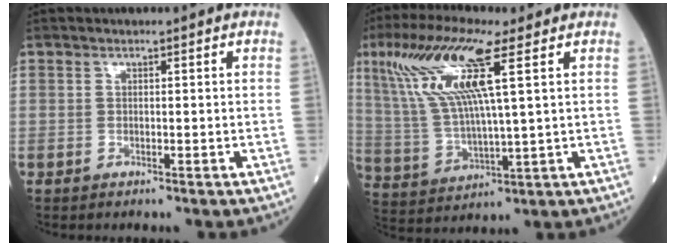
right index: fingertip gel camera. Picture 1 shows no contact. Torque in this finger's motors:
{"motor_torque": [1.35, 0.79, 0.75, 0.21]}